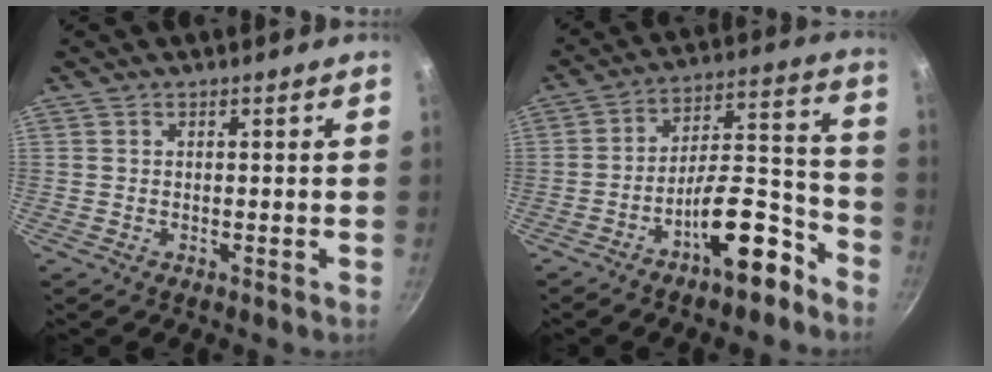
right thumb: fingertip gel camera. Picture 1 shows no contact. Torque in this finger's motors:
{"motor_torque": [1.84, 0.96, 1.05, -0.93, 0.06]}